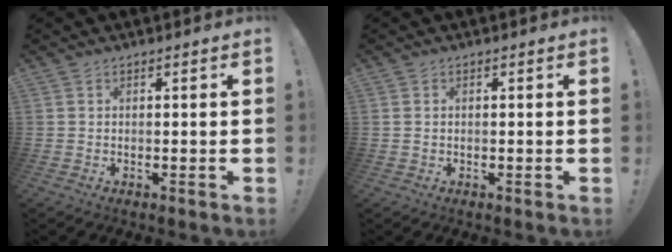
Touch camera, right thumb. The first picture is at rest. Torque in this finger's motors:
{"motor_torque": [0.24, -0.13, -0.41, 0.02, 0.00]}